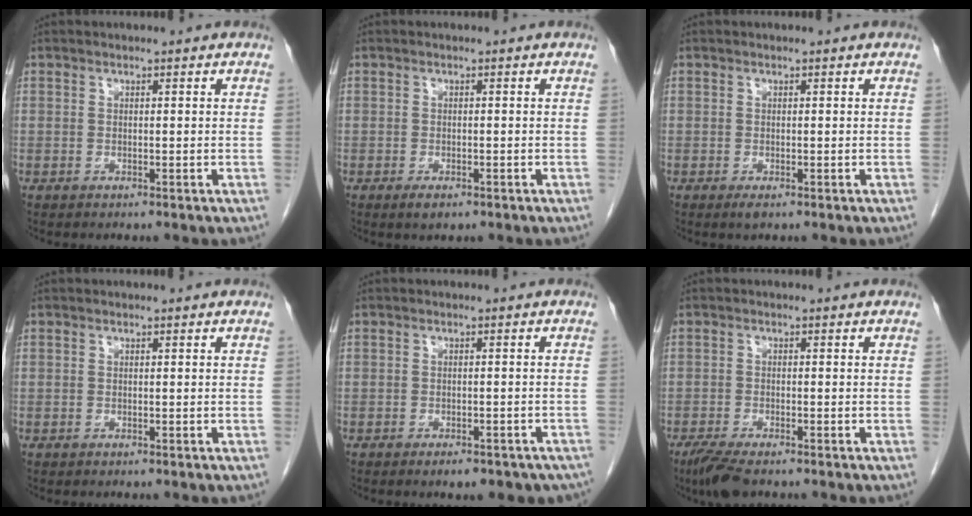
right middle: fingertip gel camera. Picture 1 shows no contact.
{"total": 1.9, "force": [-1.2, 0.8, 1.3], "torque": [-0.024, -0.002, -0.014]}
{"total": 0.9, "force": [-0.5, 0.3, 0.7], "torque": [-0.010, -0.002, -0.006]}
{"total": 0.0}
{"total": 6.8, "force": [-5.5, 2.6, 3.0], "torque": [-0.023, 0.007, -0.062]}
{"total": 4.6, "force": [-3.5, 1.0, 2.9], "torque": [-0.058, -0.011, -0.061]}